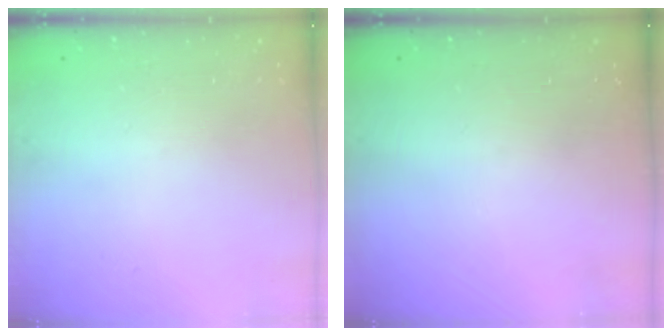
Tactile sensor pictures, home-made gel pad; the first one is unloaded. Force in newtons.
{"total": 0.0}